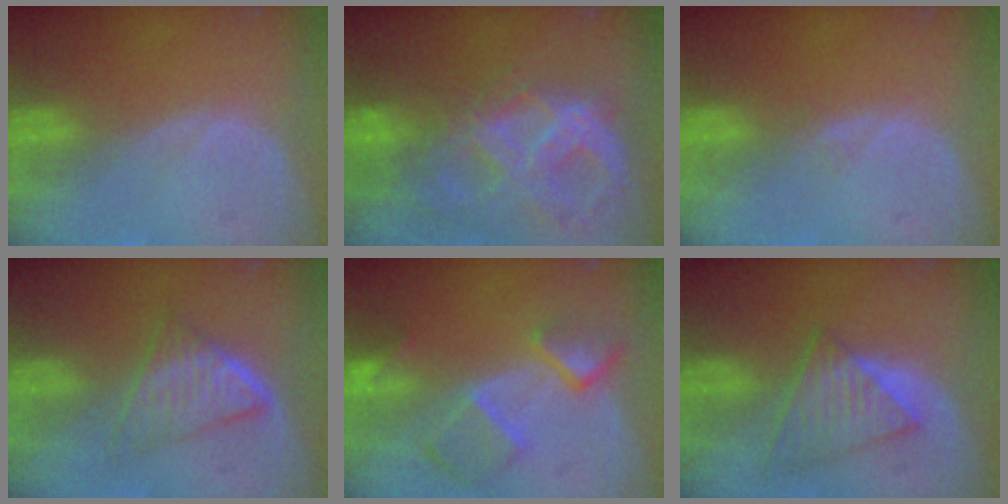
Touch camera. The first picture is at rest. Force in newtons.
{"total": 11.1, "press": 9.4, "slide": 5.9}
{"total": 0.7, "press": 0.7, "slide": 0.1}
{"total": 6.1, "press": 5.4, "slide": 2.9}
{"total": 7.7, "press": 6.7, "slide": 3.8}
{"total": 6.1, "press": 6.1, "slide": 0.3}